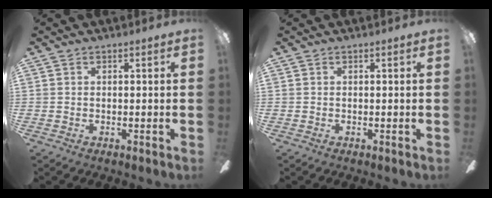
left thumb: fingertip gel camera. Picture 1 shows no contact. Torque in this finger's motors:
{"motor_torque": [-0.07, -0.07, -0.07, 0.05, 0.00]}